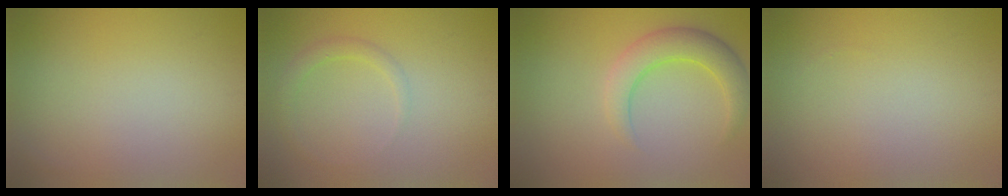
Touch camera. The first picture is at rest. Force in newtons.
{"total": 1.5, "press": 1.5, "slide": 0.2}
{"total": 3.8, "press": 3.8, "slide": 0.2}
{"total": 0.0}